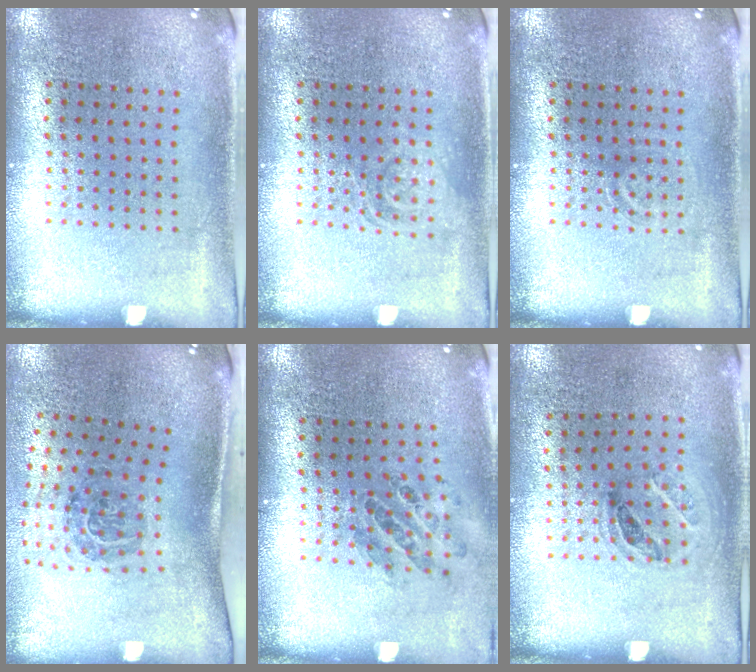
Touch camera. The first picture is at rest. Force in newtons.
{"total": 1.5, "press": 1.5, "slide": 0.3}
{"total": 0.8, "press": 0.7, "slide": 0.2}
{"total": 1.9, "press": 1.2, "slide": 1.5}
{"total": 0.9, "press": 0.9, "slide": 0.0}
{"total": 1.0, "press": 0.7, "slide": 0.7}